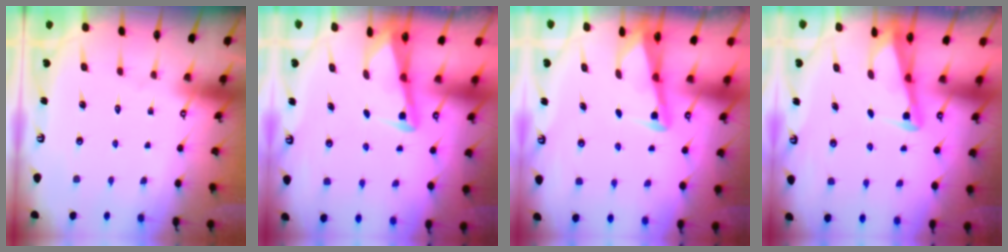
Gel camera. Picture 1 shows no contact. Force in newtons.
{"total": 2.9, "press": 2.8, "slide": 0.4}
{"total": 2.9, "press": 2.9, "slide": 0.4}
{"total": 2.7, "press": 2.6, "slide": 0.3}